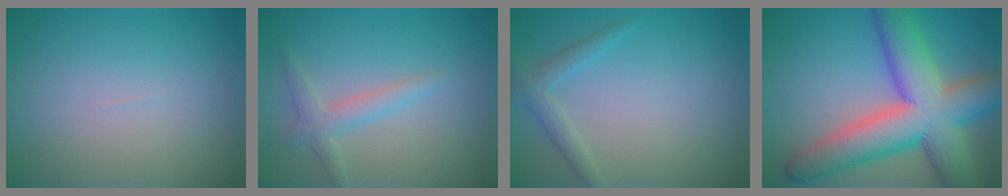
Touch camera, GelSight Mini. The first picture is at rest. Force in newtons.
{"total": 2.2, "press": 2.2, "slide": 0.1}
{"total": 1.9, "press": 1.9, "slide": 0.2}
{"total": 11.9, "press": 11.9, "slide": 0.4}